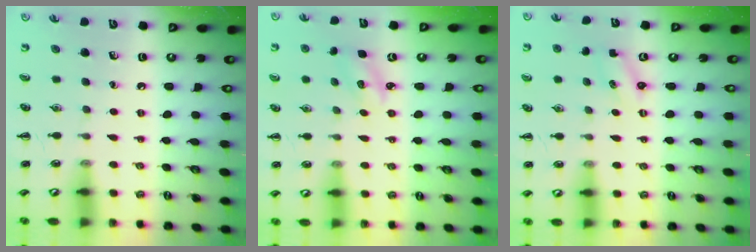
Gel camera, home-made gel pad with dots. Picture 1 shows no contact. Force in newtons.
{"total": 3.2, "press": 3.1, "slide": 0.9}
{"total": 1.6, "press": 1.5, "slide": 0.4}